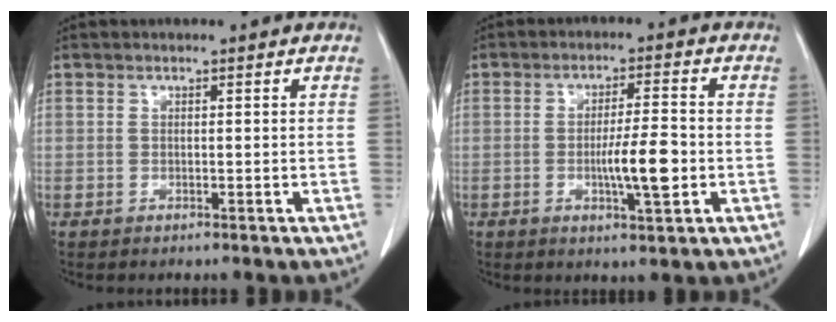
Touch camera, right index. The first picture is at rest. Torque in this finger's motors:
{"motor_torque": [1.11, -0.38, 0.57, 0.12]}